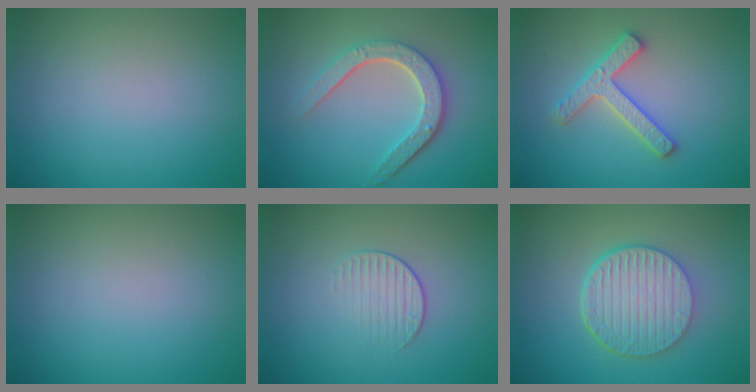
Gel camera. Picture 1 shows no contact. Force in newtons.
{"total": 4.6, "press": 3.6, "slide": 3.0}
{"total": 2.8, "press": 2.8, "slide": 0.6}
{"total": 0.0}
{"total": 1.7, "press": 1.0, "slide": 1.4}
{"total": 6.6, "press": 4.7, "slide": 4.6}